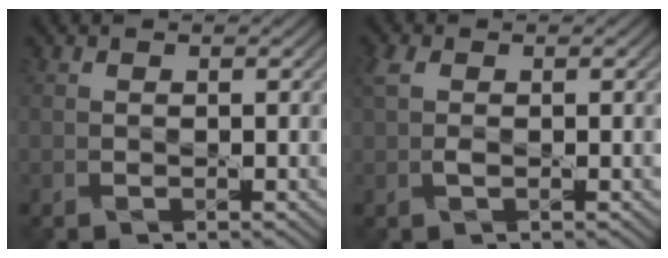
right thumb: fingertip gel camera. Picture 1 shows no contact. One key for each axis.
{"total": 2.0, "fx": 0.3, "fy": 1.1, "fz": 1.7, "tx": -0.047, "ty": 0.006, "tz": 0.005}